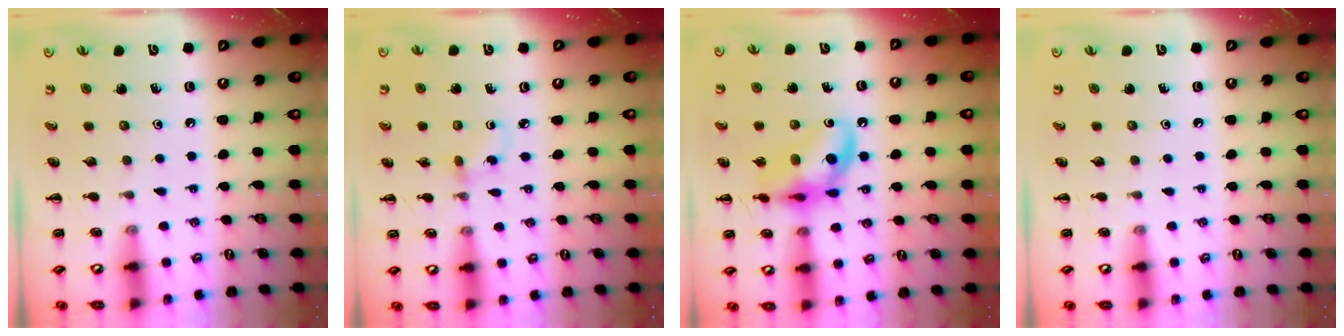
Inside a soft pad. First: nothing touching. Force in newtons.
{"total": 1.7, "press": 1.5, "slide": 0.8}
{"total": 13.5, "press": 13.2, "slide": 3.0}
{"total": 0.0}